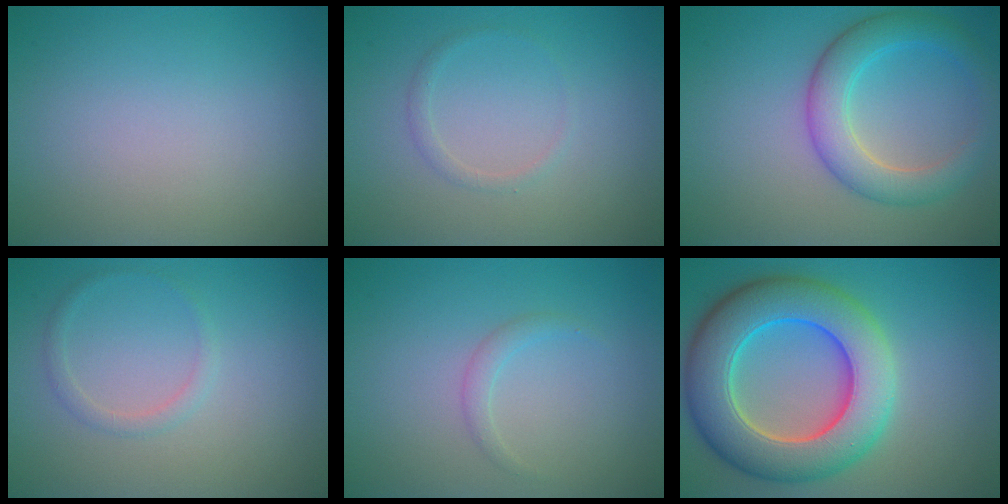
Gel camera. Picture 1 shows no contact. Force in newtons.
{"total": 0.9, "press": 0.9, "slide": 0.0}
{"total": 4.8, "press": 4.8, "slide": 0.1}
{"total": 1.2, "press": 1.2, "slide": 0.2}
{"total": 1.1, "press": 1.1, "slide": 0.1}
{"total": 10.6, "press": 10.6, "slide": 0.2}